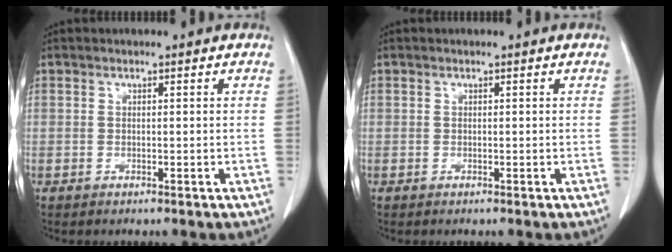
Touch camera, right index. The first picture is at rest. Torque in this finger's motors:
{"motor_torque": [-0.17, 0.13, 0.09, 0.01]}